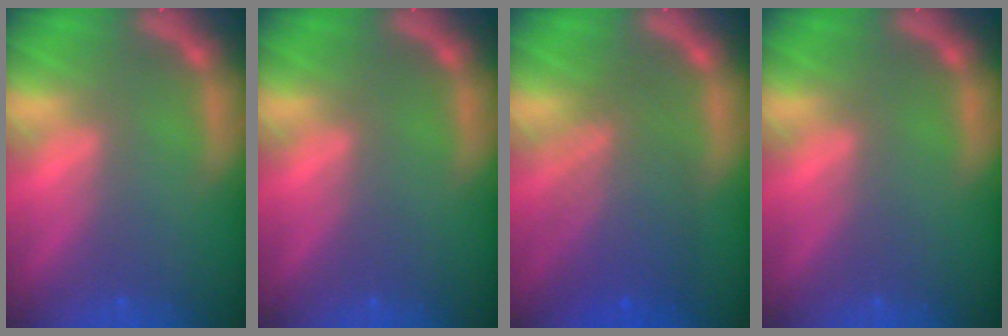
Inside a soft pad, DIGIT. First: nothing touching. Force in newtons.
{"total": 0.0}
{"total": 6.6}
{"total": 0.0}